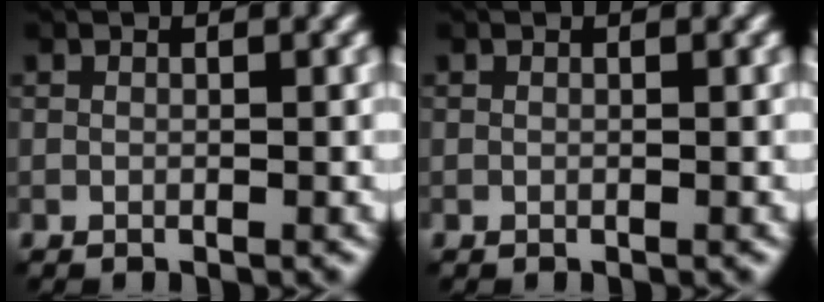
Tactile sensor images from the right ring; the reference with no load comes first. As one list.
[{"total": 0.0}]